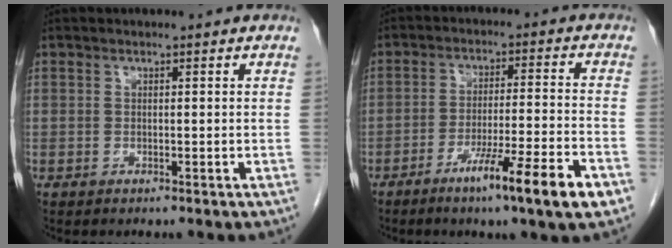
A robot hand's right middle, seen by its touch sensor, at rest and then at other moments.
{"total": 11.4, "force": [-6.3, -0.7, 9.4], "torque": [-0.148, -0.020, -0.102]}